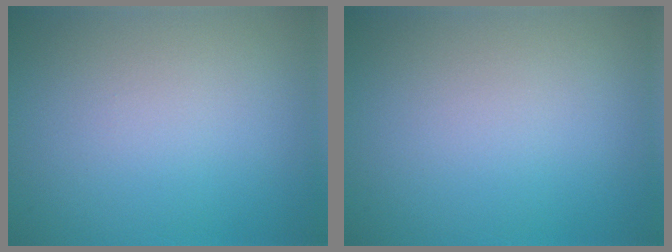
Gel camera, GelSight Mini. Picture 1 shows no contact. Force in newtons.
{"total": 0.0}